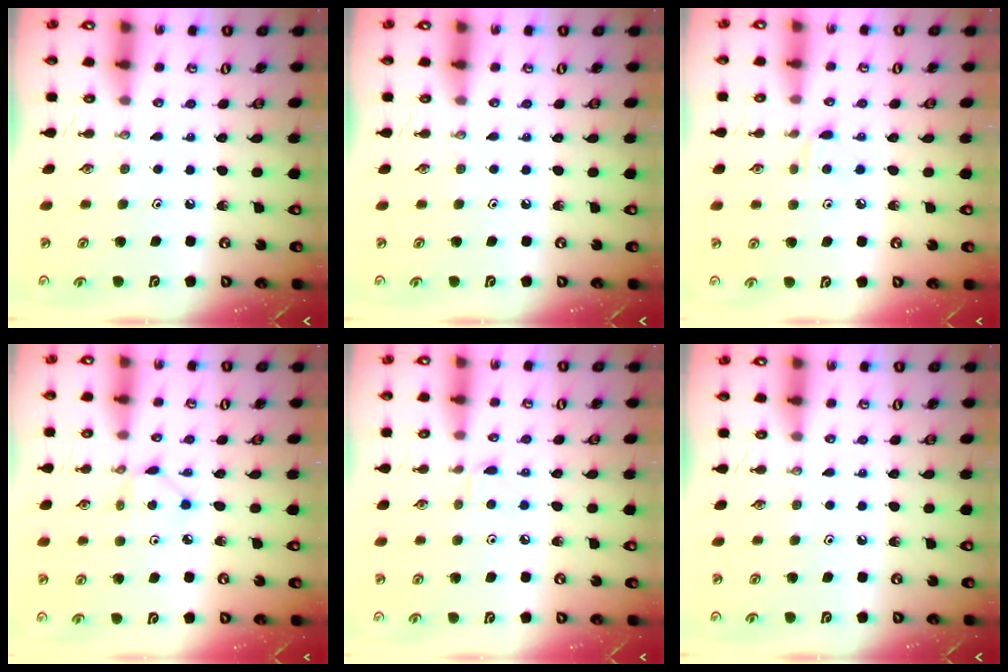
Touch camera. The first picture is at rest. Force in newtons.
{"total": 0.0}
{"total": 5.0, "press": 5.0, "slide": 0.7}
{"total": 2.8, "press": 2.8, "slide": 0.3}
{"total": 4.1, "press": 4.1, "slide": 0.4}
{"total": 0.0}